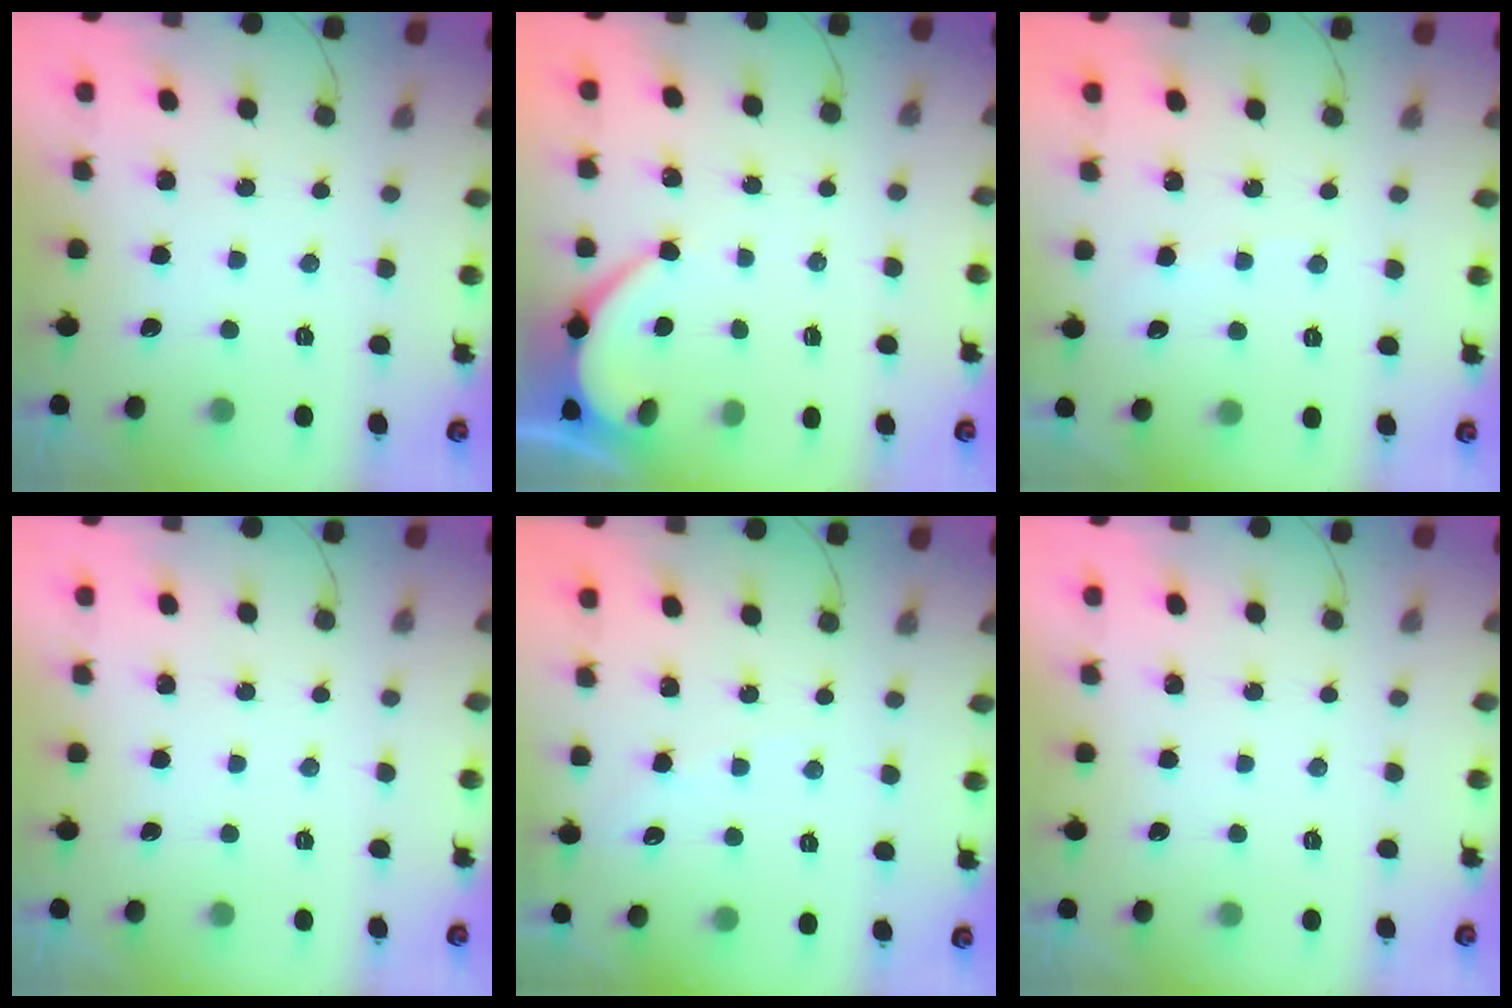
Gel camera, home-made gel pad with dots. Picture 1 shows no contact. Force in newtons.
{"total": 3.6, "press": 3.6, "slide": 0.5}
{"total": 2.0, "press": 2.0, "slide": 0.3}
{"total": 0.0}
{"total": 3.3, "press": 3.2, "slide": 0.4}
{"total": 0.0}